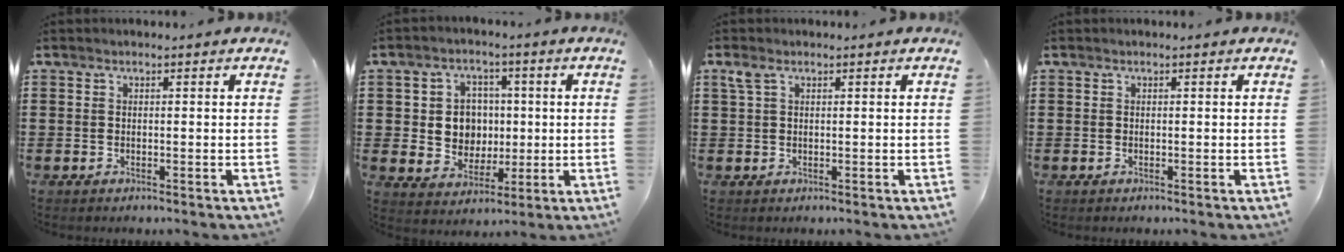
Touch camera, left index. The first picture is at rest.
{"total": 6.5, "force": [0.7, 6.1, 2.3], "torque": [-0.056, 0.013, 0.010]}
{"total": 2.3, "force": [0.9, 1.1, 1.8], "torque": [-0.040, 0.008, 0.016]}
{"total": 0.0}